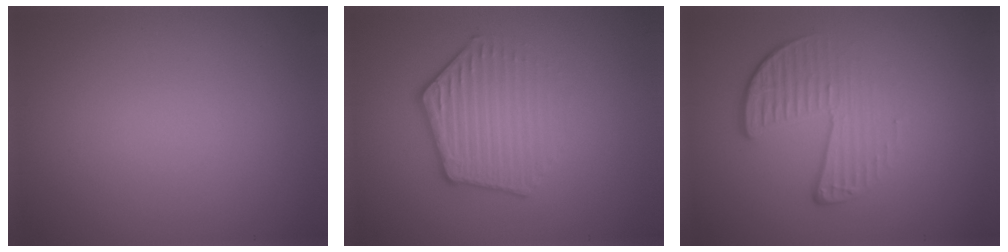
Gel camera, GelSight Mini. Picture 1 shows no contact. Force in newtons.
{"total": 4.1, "press": 3.2, "slide": 2.6}
{"total": 4.3, "press": 2.9, "slide": 3.2}